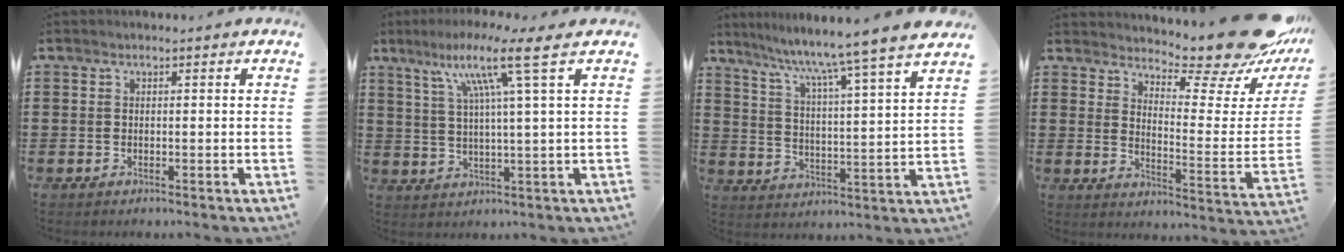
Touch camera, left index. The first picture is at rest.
{"total": 9.9, "force": [4.9, -0.9, 8.6], "torque": [-0.169, -0.005, 0.074]}
{"total": 6.5, "force": [5.5, -1.8, 2.8], "torque": [-0.078, -0.051, 0.082]}
{"total": 11.2, "force": [10.2, 0.7, 4.6], "torque": [-0.075, -0.091, 0.168]}